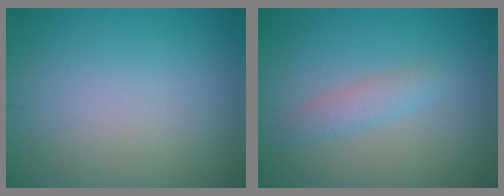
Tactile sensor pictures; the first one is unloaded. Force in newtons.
{"total": 1.9, "press": 1.9, "slide": 0.1}